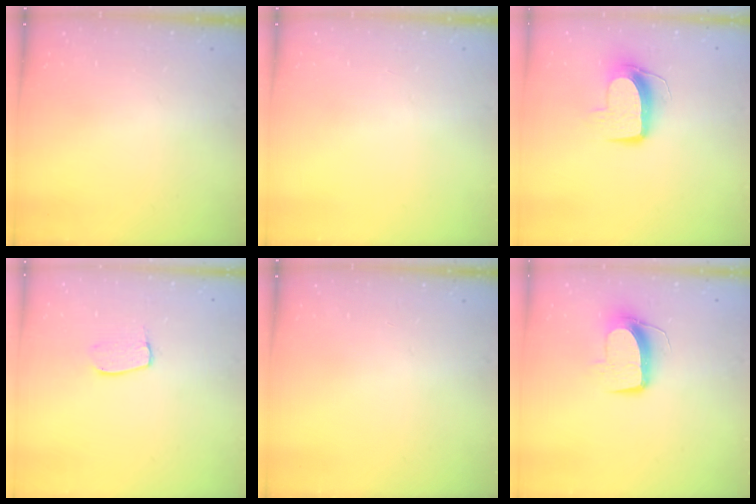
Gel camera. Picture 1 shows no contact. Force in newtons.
{"total": 0.0}
{"total": 10.1, "press": 10.1, "slide": 0.5}
{"total": 6.5, "press": 6.5, "slide": 0.4}
{"total": 0.0}
{"total": 10.5, "press": 10.5, "slide": 0.8}